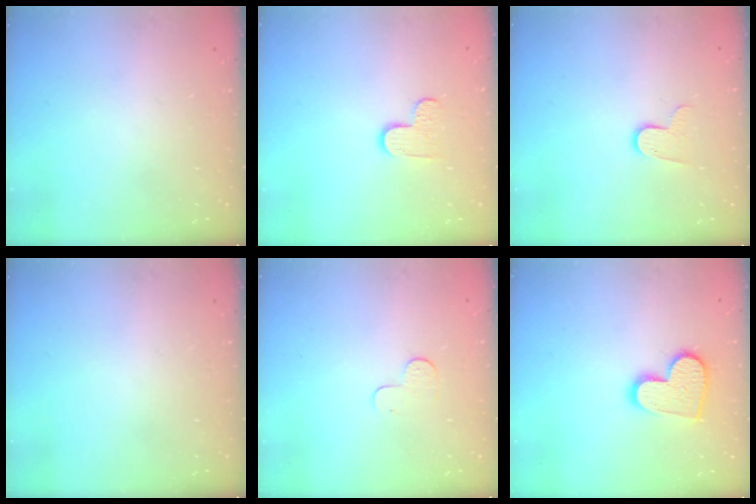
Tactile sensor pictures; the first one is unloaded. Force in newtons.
{"total": 5.3, "press": 5.3, "slide": 0.3}
{"total": 7.2, "press": 7.2, "slide": 0.3}
{"total": 0.0}
{"total": 3.1, "press": 3.1, "slide": 0.3}
{"total": 12.7, "press": 12.6, "slide": 1.0}